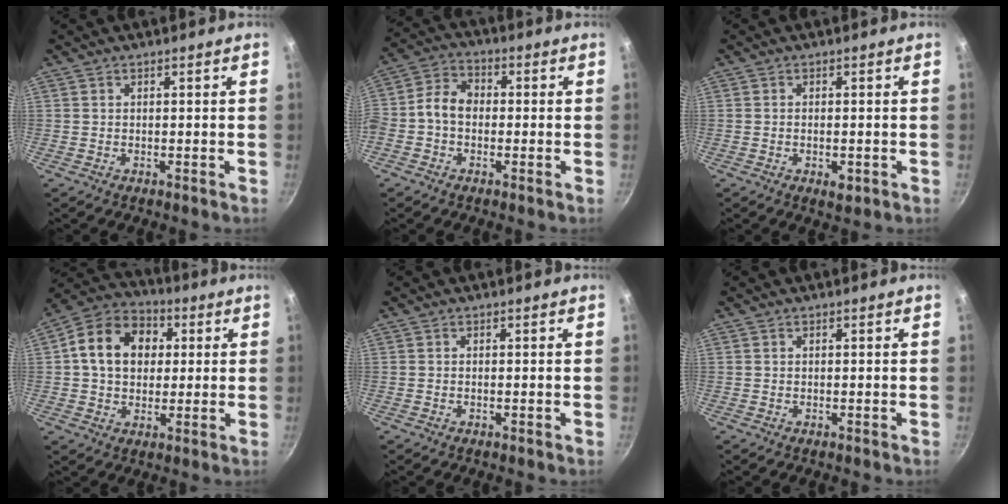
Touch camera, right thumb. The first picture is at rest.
{"total": 7.0, "force": [-0.9, 5.3, 4.5], "torque": [-0.073, 0.026, -0.036]}
{"total": 2.6, "force": [-0.9, 1.3, 2.1], "torque": [-0.036, -0.005, -0.015]}
{"total": 13.8, "force": [2.5, 10.8, 8.3], "torque": [-0.116, 0.021, 0.024]}
{"total": 0.0}
{"total": 0.0}